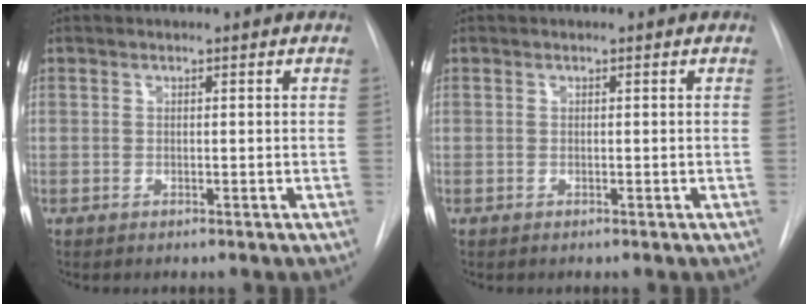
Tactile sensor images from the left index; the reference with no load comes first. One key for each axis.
{"total": 0.0}